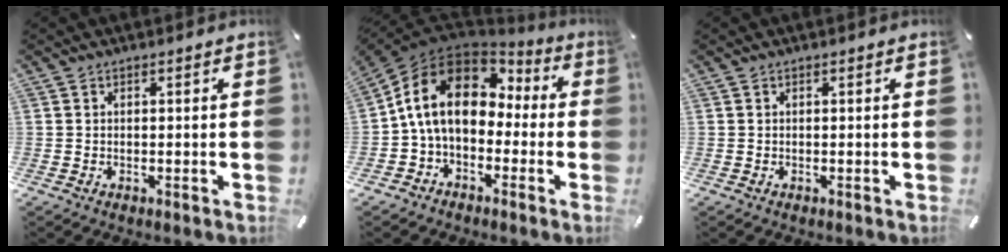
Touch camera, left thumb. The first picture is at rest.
{"total": 15.1, "force": [1.6, 10.9, 10.4], "torque": [-0.235, 0.016, 0.024]}
{"total": 0.0}